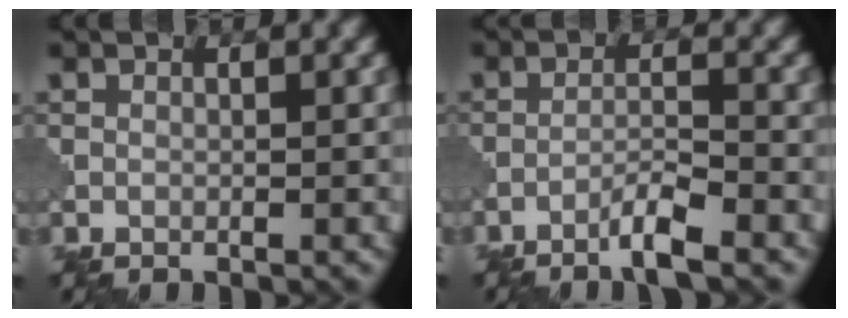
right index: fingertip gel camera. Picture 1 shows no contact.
{"total": 3.1, "force": [-2.2, 0.0, 2.2], "torque": [-0.038, 0.006, -0.050]}